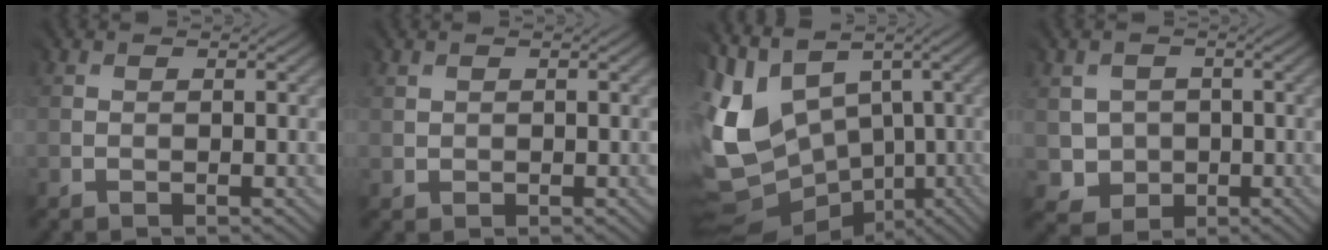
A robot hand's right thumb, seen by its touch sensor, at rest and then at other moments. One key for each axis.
{"total": 1.3, "fx": 1.1, "fy": 0.7, "fz": -0.4, "tx": 0.005, "ty": 0.000, "tz": 0.022}
{"total": 11.6, "fx": 0.8, "fy": 8.9, "fz": 7.4, "tx": -0.207, "ty": -0.016, "tz": 0.030}
{"total": 2.8, "fx": 0.0, "fy": 2.7, "fz": -0.7, "tx": -0.002, "ty": -0.008, "tz": -0.007}